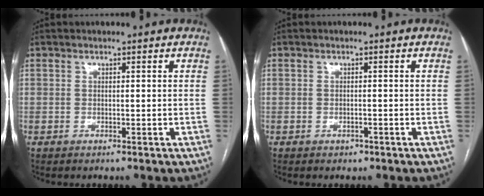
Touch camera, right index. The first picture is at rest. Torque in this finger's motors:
{"motor_torque": [0.34, -0.24, 0.03, 0.01]}